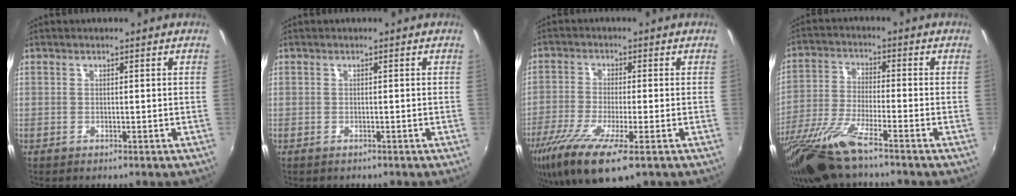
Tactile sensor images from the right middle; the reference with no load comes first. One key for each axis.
{"total": 0.0}
{"total": 12.6, "fx": -7.3, "fy": 2.5, "fz": 10.0, "tx": -0.214, "ty": -0.047, "tz": -0.134}
{"total": 14.3, "fx": -10.7, "fy": 1.7, "fz": 9.3, "tx": -0.198, "ty": -0.043, "tz": -0.206}